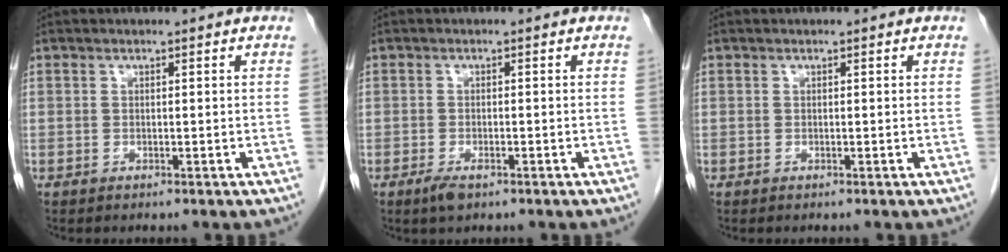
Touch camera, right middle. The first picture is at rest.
{"total": 2.3, "force": [-1.4, 0.8, 1.6], "torque": [-0.034, -0.002, -0.022]}
{"total": 0.0}